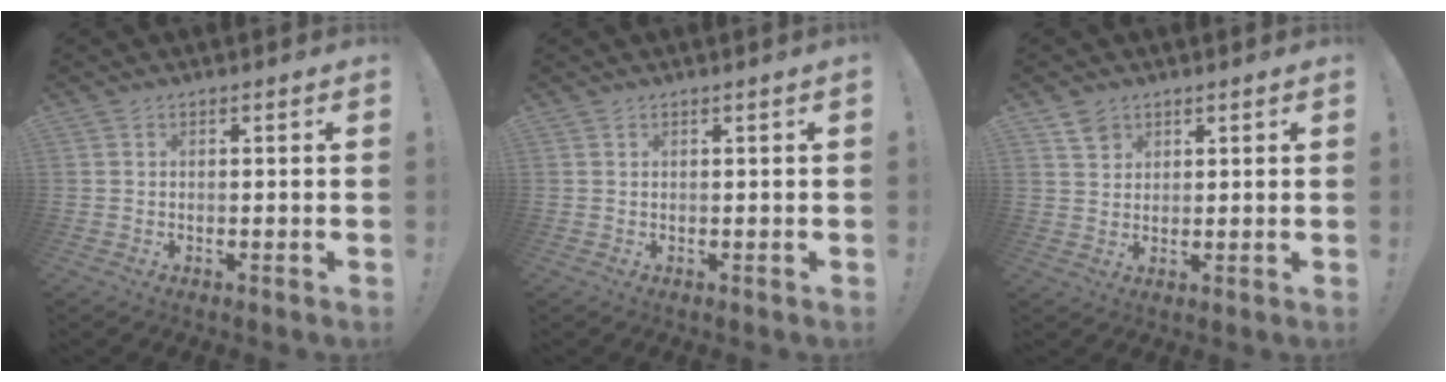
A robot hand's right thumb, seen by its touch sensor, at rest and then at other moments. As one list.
[{"total": 0.6, "force": [0.1, -0.3, 0.5], "torque": [-0.009, 0.000, 0.001]}, {"total": 3.8, "force": [2.6, 2.6, 0.9], "torque": [-0.007, -0.010, 0.048]}]